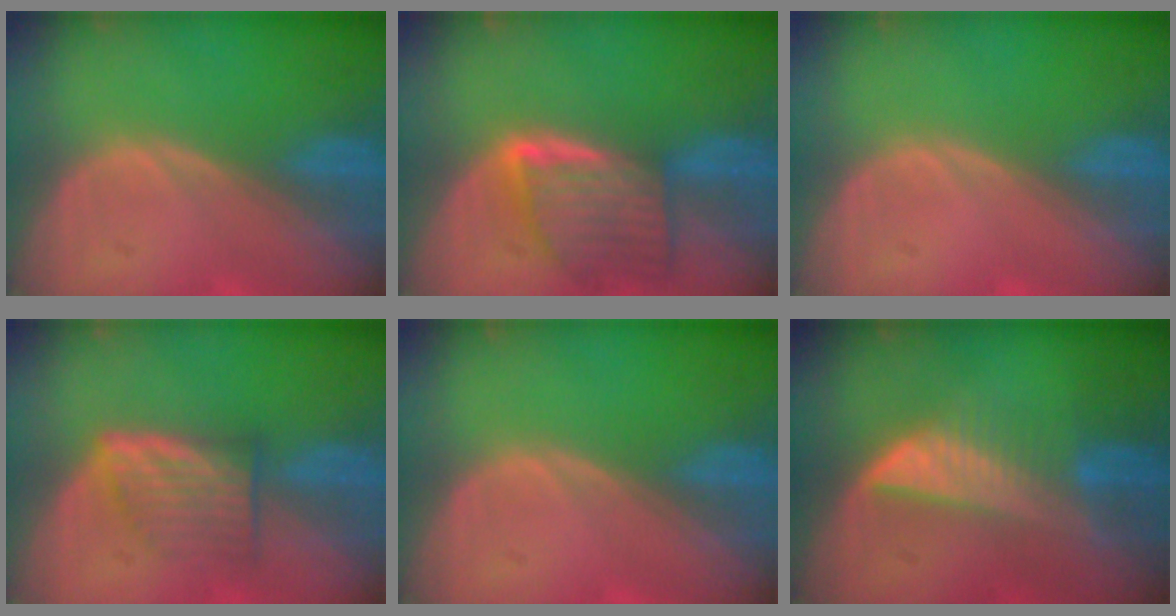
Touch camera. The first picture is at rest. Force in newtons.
{"total": 8.1, "press": 7.4, "slide": 3.3}
{"total": 0.0}
{"total": 6.3, "press": 6.0, "slide": 1.7}
{"total": 0.0}
{"total": 6.7, "press": 6.5, "slide": 1.6}